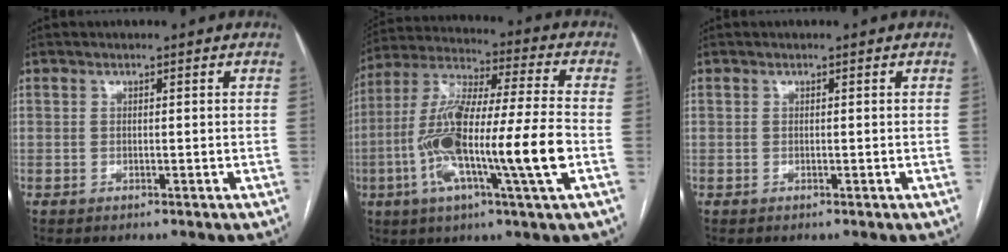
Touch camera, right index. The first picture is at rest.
{"total": 19.1, "force": [-4.5, 0.9, 18.6], "torque": [-0.359, -0.004, -0.085]}
{"total": 0.0}